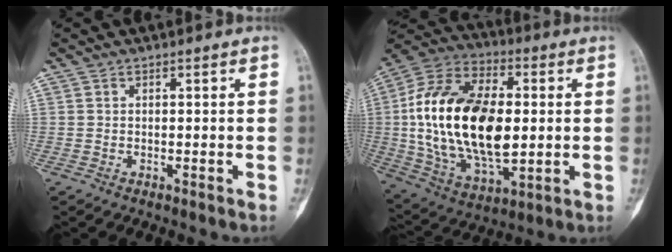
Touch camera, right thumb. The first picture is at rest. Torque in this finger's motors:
{"motor_torque": [0.62, 3.78, 2.53, 0.24, 0.89]}